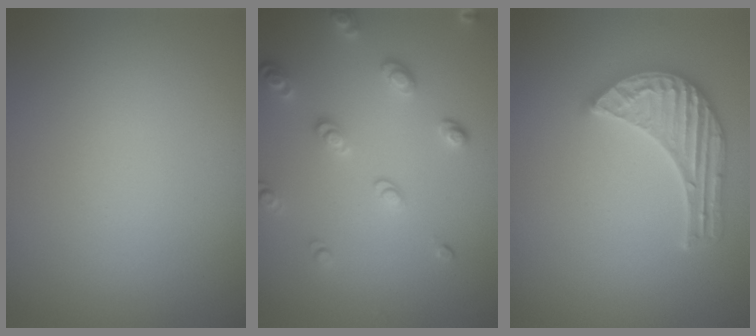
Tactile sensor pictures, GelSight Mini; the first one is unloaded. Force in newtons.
{"total": 2.6, "press": 2.4, "slide": 0.9}
{"total": 4.5, "press": 4.1, "slide": 2.0}